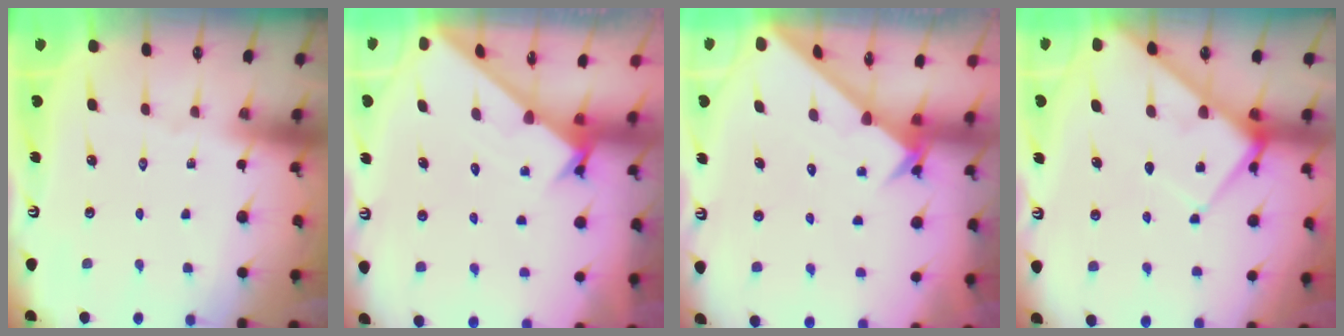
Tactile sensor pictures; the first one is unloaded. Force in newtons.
{"total": 1.8, "press": 1.8, "slide": 0.1}
{"total": 2.5, "press": 2.5, "slide": 0.2}
{"total": 8.1, "press": 8.1, "slide": 0.4}